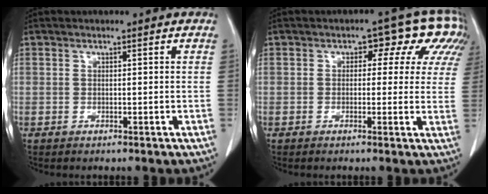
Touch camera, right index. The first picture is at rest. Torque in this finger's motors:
{"motor_torque": [0.21, 0.09, 0.08, 0.02]}